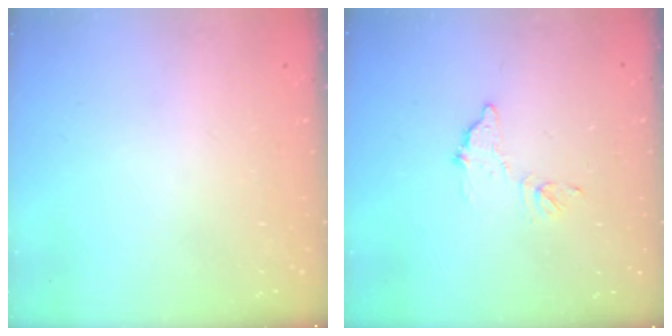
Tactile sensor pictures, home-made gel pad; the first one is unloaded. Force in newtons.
{"total": 8.4, "press": 8.4, "slide": 0.4}